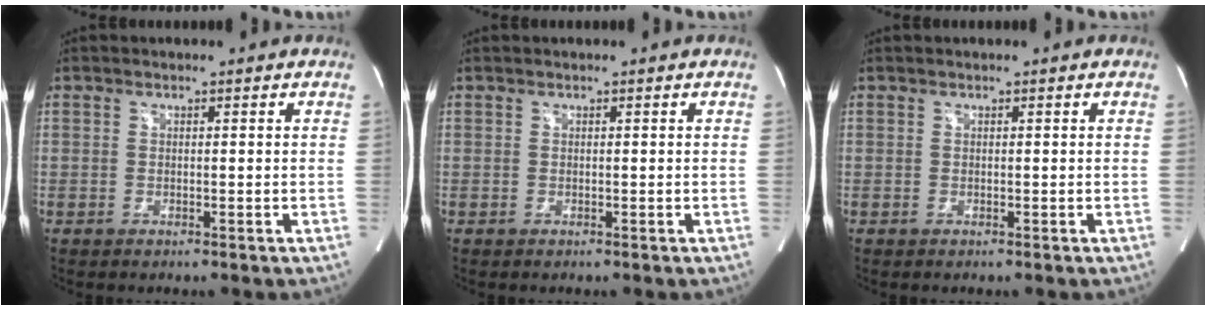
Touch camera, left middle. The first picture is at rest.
{"total": 0.0}
{"total": 0.0}